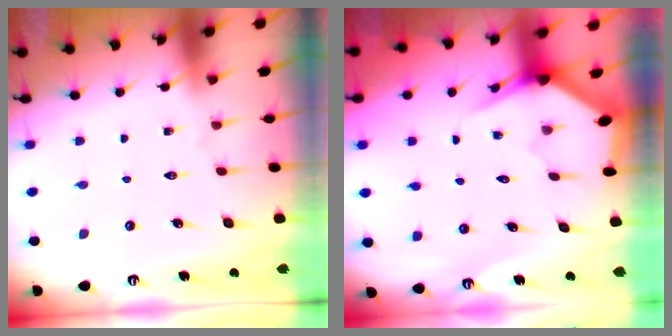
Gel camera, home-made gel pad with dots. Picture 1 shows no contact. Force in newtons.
{"total": 3.0, "press": 3.0, "slide": 0.0}